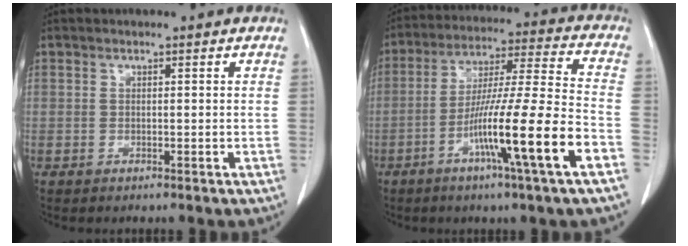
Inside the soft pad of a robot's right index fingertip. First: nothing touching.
{"total": 16.4, "force": [-6.9, -1.1, 14.8], "torque": [-0.263, -0.012, -0.120]}